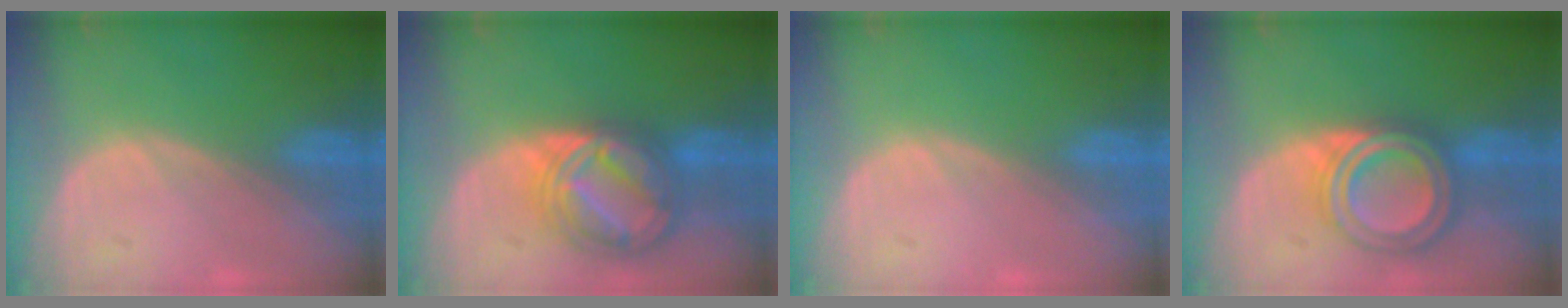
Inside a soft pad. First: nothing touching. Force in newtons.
{"total": 9.0, "press": 9.0, "slide": 0.6}
{"total": 0.0}
{"total": 7.2, "press": 7.2, "slide": 0.4}